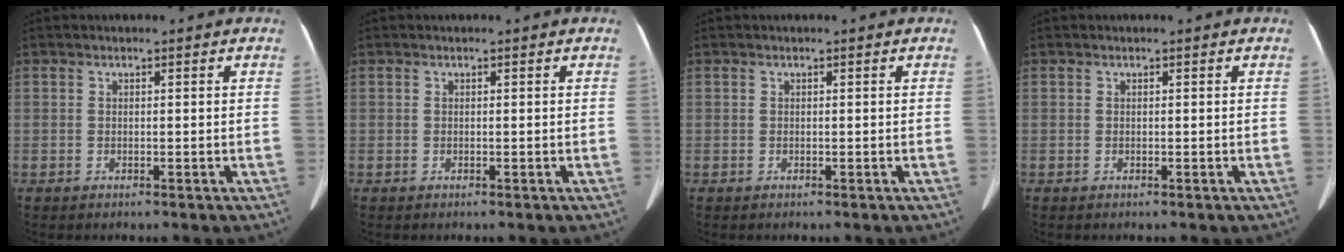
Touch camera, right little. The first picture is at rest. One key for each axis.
{"total": 0.0}
{"total": 0.0}
{"total": 0.0}